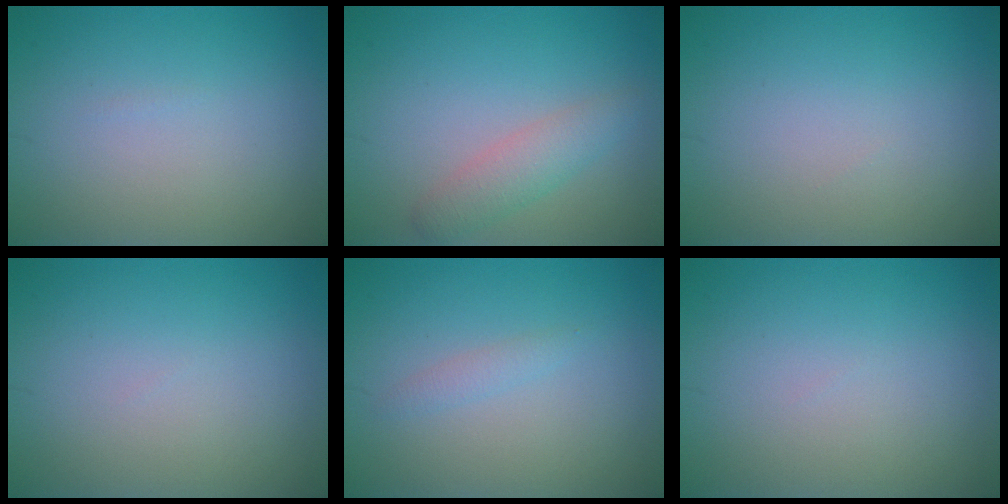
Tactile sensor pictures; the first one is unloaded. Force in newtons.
{"total": 2.5, "press": 2.5, "slide": 0.2}
{"total": 0.0}
{"total": 0.0}
{"total": 0.9, "press": 0.9, "slide": 0.1}
{"total": 0.0}